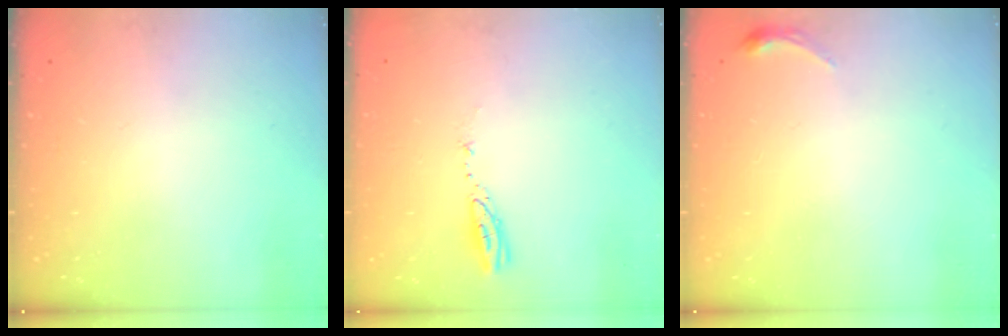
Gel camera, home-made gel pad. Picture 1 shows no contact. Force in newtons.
{"total": 3.6, "press": 3.6, "slide": 0.2}
{"total": 3.9, "press": 3.8, "slide": 0.7}